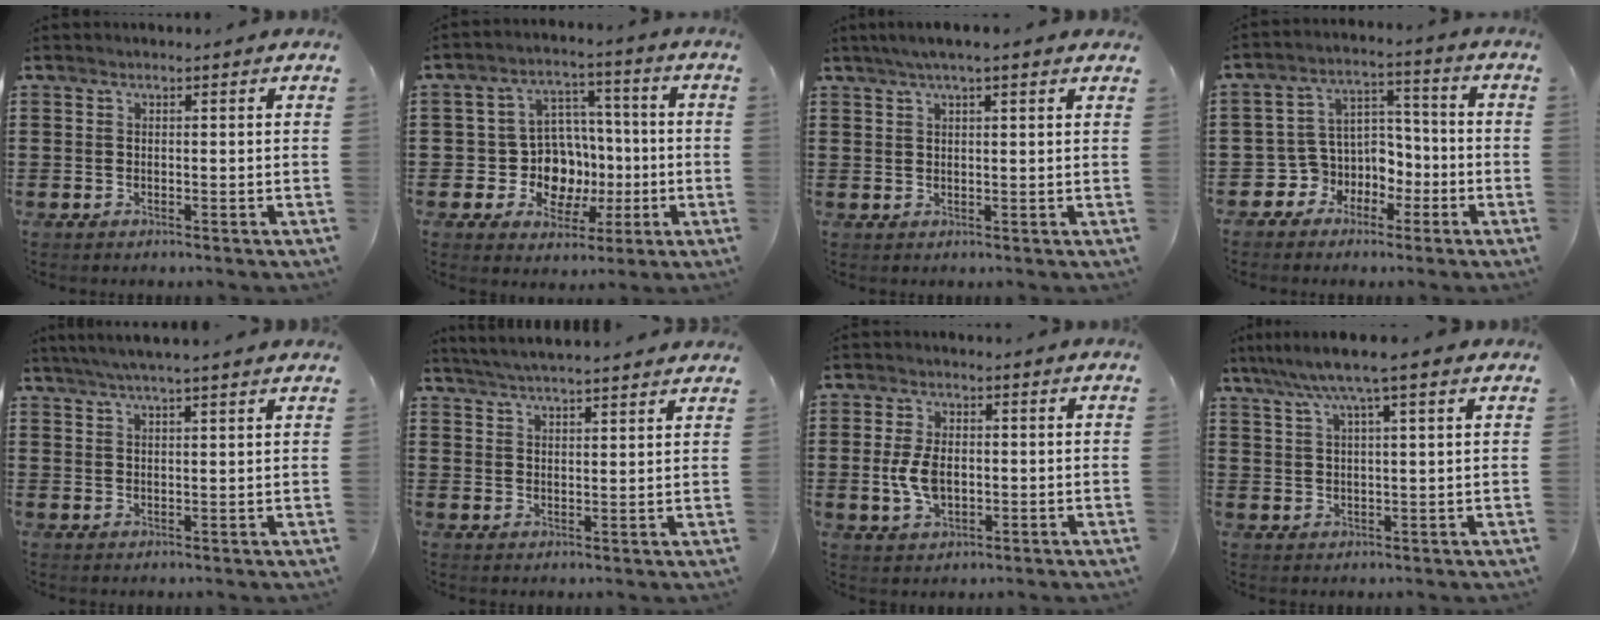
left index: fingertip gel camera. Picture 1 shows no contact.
{"total": 9.5, "force": [-1.2, 8.5, 4.1], "torque": [-0.097, 0.014, -0.014]}
{"total": 2.9, "force": [1.9, 0.2, 2.2], "torque": [-0.045, 0.004, 0.034]}
{"total": 5.8, "force": [-1.9, 5.5, 0.6], "torque": [-0.036, -0.006, -0.033]}
{"total": 3.7, "force": [3.2, -0.3, 1.7], "torque": [-0.042, -0.004, 0.059]}
{"total": 3.9, "force": [3.8, -0.5, 0.8], "torque": [-0.027, -0.014, 0.068]}
{"total": 5.7, "force": [-0.3, 3.4, 4.6], "torque": [-0.109, 0.001, -0.011]}
{"total": 6.2, "force": [4.3, 0.2, 4.5], "torque": [-0.098, -0.007, 0.073]}